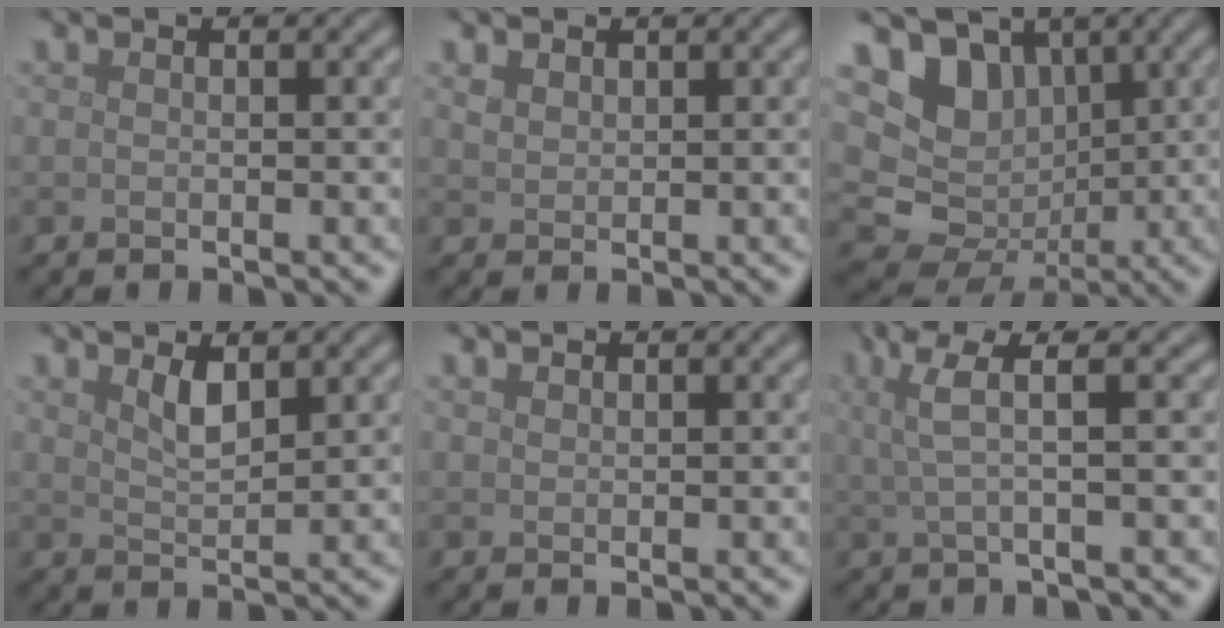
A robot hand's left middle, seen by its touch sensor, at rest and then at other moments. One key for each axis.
{"total": 1.1, "fx": 0.9, "fy": 0.7, "fz": 0.3, "tx": -0.008, "ty": 0.000, "tz": 0.019}
{"total": 9.5, "fx": 2.3, "fy": 8.2, "fz": 4.2, "tx": -0.082, "ty": 0.008, "tz": 0.027}
{"total": 2.0, "fx": 1.3, "fy": 0.6, "fz": 1.4, "tx": -0.028, "ty": -0.004, "tz": 0.026}
{"total": 0.6, "fx": 0.5, "fy": 0.3, "fz": 0.1, "tx": -0.003, "ty": 0.001, "tz": 0.012}
{"total": 3.5, "fx": 0.8, "fy": 0.6, "fz": 3.4, "tx": -0.061, "ty": 0.008, "tz": 0.014}